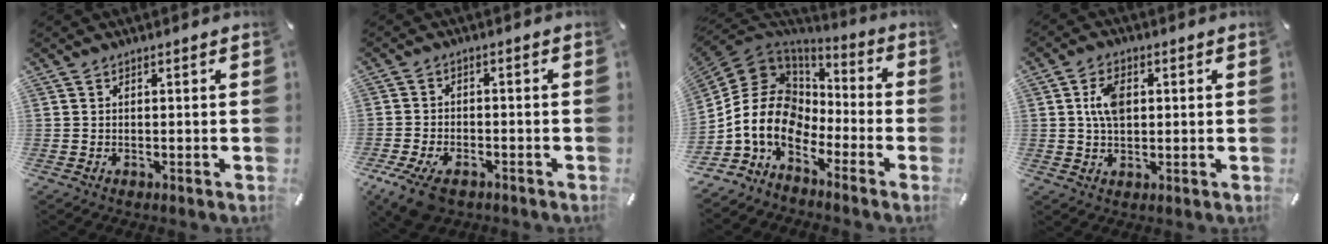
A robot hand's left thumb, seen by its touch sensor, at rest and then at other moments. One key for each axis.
{"total": 7.1, "fx": -4.0, "fy": 4.2, "fz": 4.0, "tx": -0.094, "ty": 0.012, "tz": -0.074}
{"total": 13.1, "fx": -4.8, "fy": 10.0, "fz": 6.9, "tx": -0.180, "ty": 0.008, "tz": -0.095}
{"total": 6.7, "fx": 1.2, "fy": 4.2, "fz": 5.0, "tx": -0.102, "ty": 0.007, "tz": 0.019}